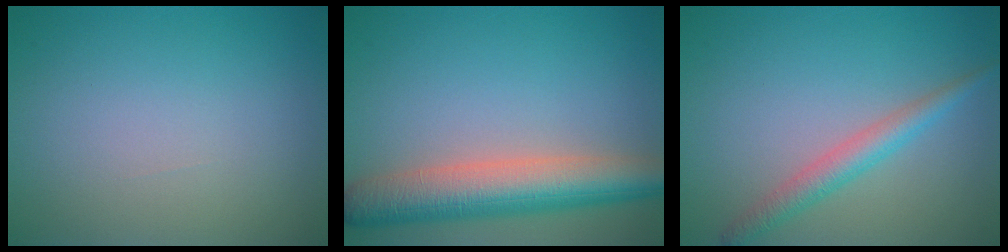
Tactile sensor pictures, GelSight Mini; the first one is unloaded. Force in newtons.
{"total": 7.5, "press": 7.5, "slide": 0.4}
{"total": 2.7, "press": 2.7, "slide": 0.2}